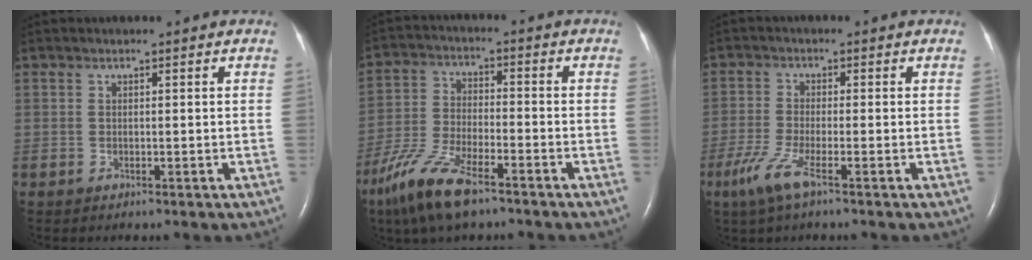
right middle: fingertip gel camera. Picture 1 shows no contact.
{"total": 11.0, "force": [-7.5, 2.7, 7.6], "torque": [-0.165, -0.022, -0.143]}
{"total": 5.1, "force": [-2.9, 0.4, 4.1], "torque": [-0.098, -0.014, -0.062]}